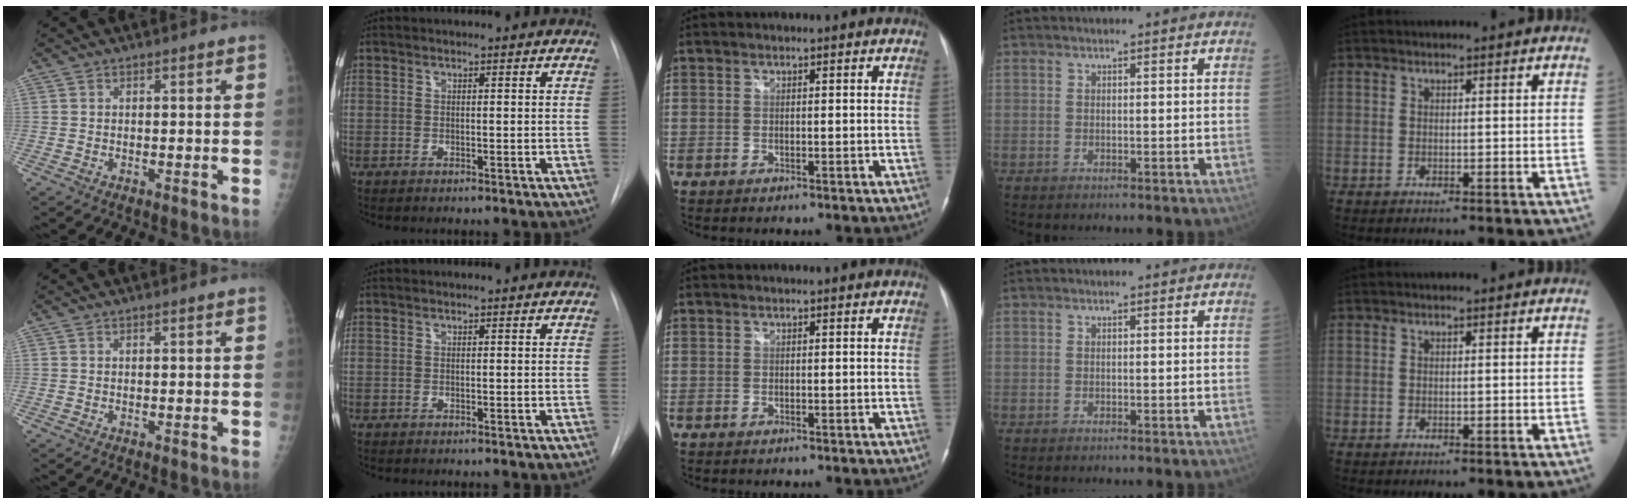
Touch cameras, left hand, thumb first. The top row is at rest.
{}